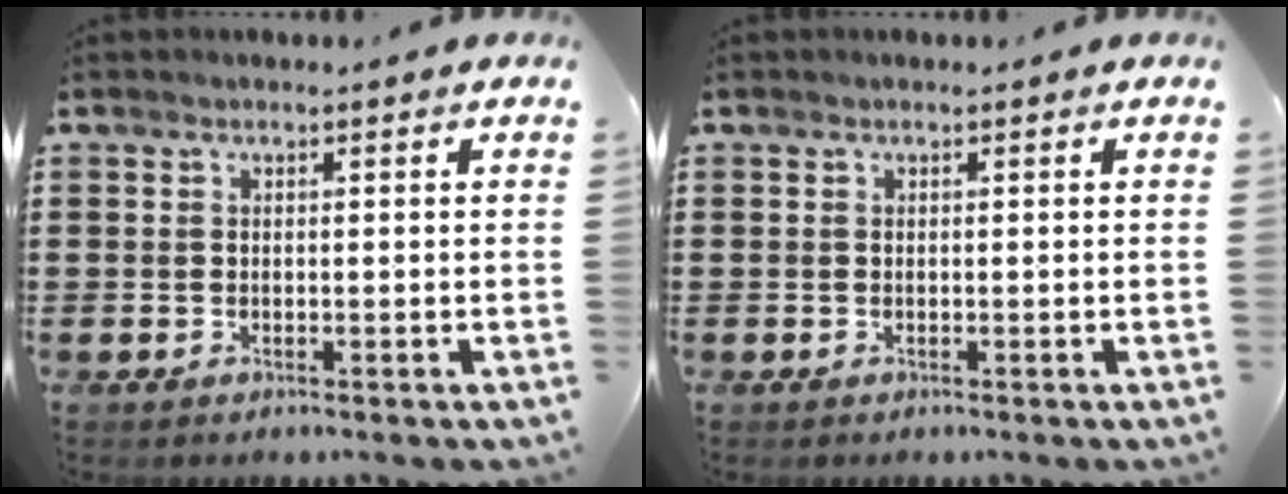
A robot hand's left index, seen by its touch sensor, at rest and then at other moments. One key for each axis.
{"total": 0.0}